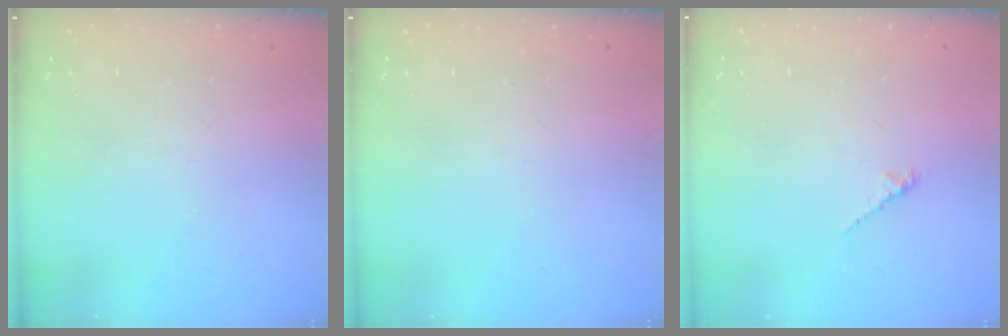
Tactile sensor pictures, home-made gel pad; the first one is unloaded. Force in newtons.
{"total": 0.0}
{"total": 2.0, "press": 2.0, "slide": 0.6}